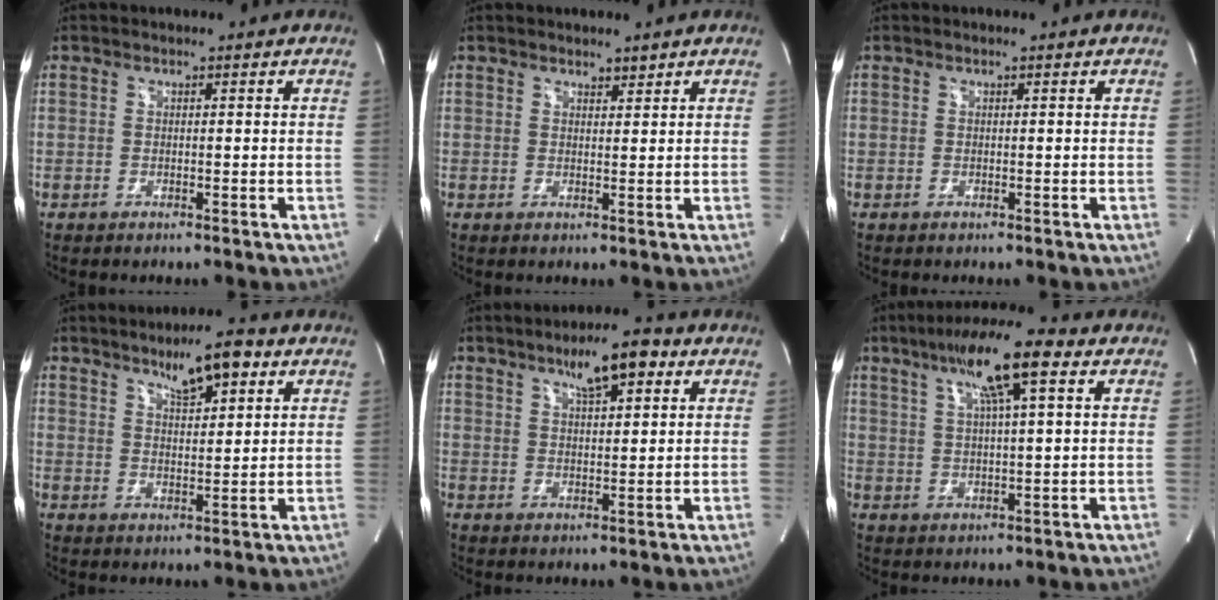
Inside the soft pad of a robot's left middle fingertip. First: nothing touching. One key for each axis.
{"total": 1.4, "fx": 1.2, "fy": 0.4, "fz": 0.4, "tx": -0.013, "ty": 0.001, "tz": 0.023}
{"total": 0.0}
{"total": 7.6, "fx": 4.6, "fy": 1.5, "fz": 5.8, "tx": -0.097, "ty": 0.005, "tz": 0.075}
{"total": 8.0, "fx": 4.5, "fy": 1.8, "fz": 6.4, "tx": -0.106, "ty": 0.011, "tz": 0.071}
{"total": 11.3, "fx": 5.5, "fy": 0.9, "fz": 9.8, "tx": -0.175, "ty": 0.022, "tz": 0.088}